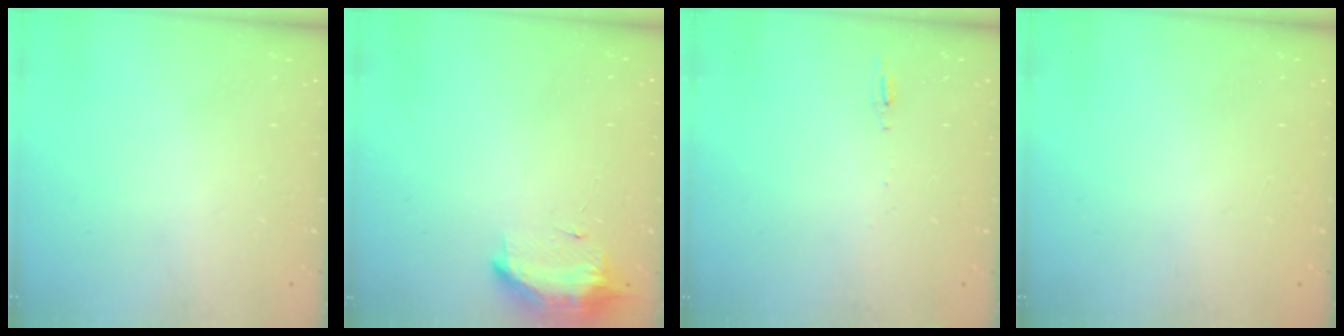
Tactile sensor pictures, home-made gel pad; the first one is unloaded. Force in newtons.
{"total": 9.5, "press": 9.2, "slide": 2.4}
{"total": 5.0, "press": 4.7, "slide": 1.7}
{"total": 0.0}